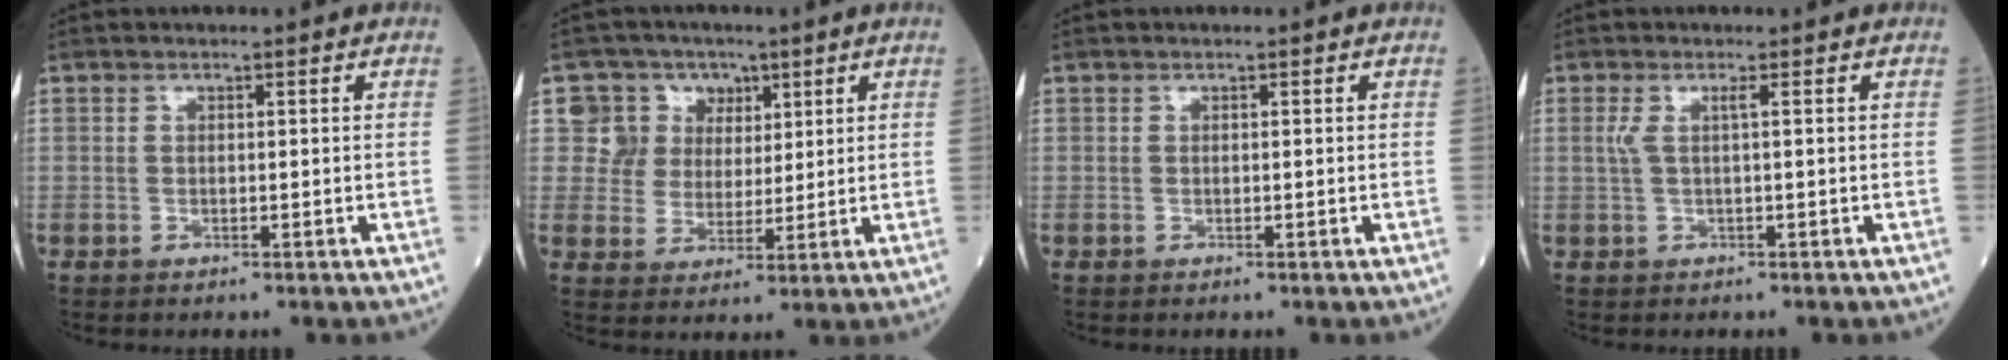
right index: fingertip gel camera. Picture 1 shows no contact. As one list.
[{"total": 7.3, "force": [2.9, 6.7, 0.4], "torque": [0.001, 0.017, 0.053]}, {"total": 0.0}, {"total": 1.7, "force": [0.4, -0.1, 1.6], "torque": [-0.046, 0.011, 0.010]}]